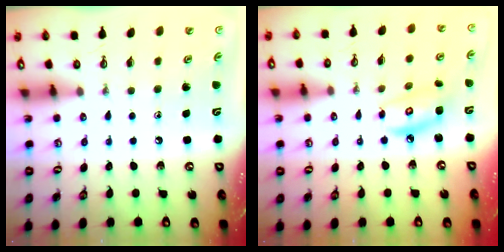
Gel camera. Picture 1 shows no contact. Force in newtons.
{"total": 7.3, "press": 7.3, "slide": 0.5}